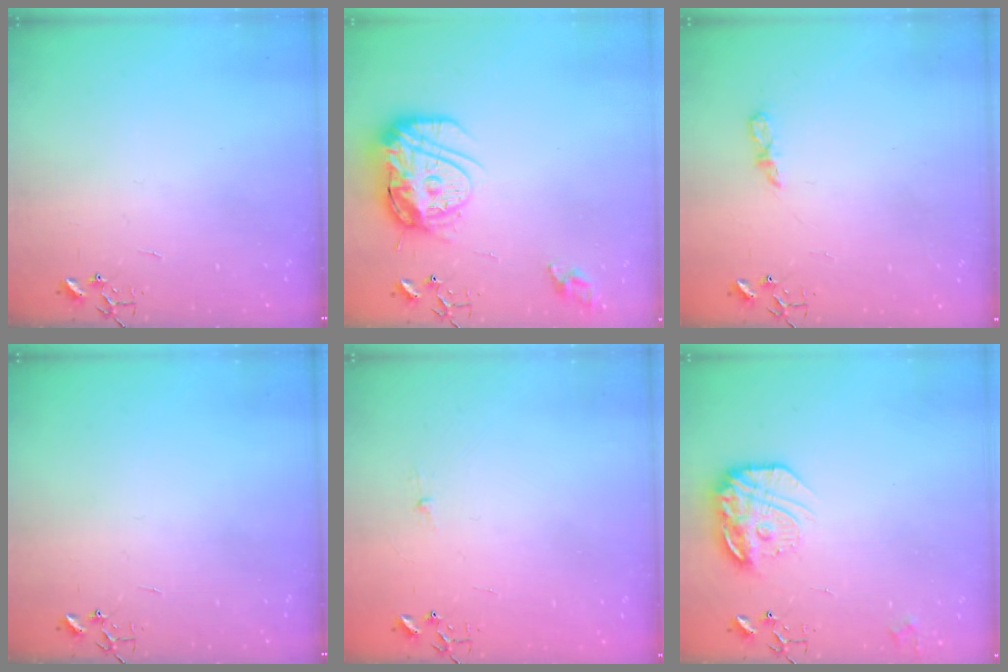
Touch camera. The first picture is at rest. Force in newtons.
{"total": 17.6, "press": 17.5, "slide": 1.6}
{"total": 4.6, "press": 4.6, "slide": 0.6}
{"total": 0.0}
{"total": 2.6, "press": 2.5, "slide": 0.4}
{"total": 17.1, "press": 17.0, "slide": 1.2}